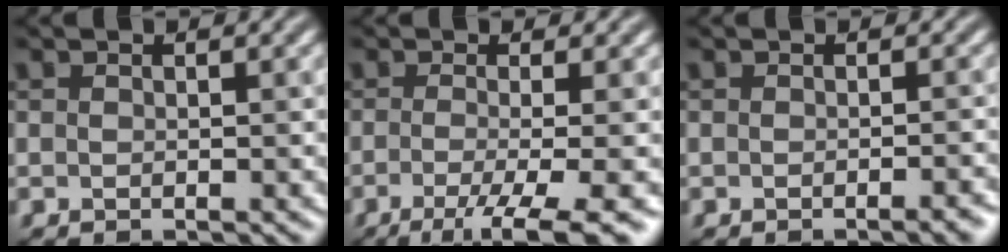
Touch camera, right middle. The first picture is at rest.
{"total": 7.0, "force": [-2.9, 1.8, 6.1], "torque": [-0.081, -0.014, -0.050]}
{"total": 1.8, "force": [-0.9, 0.5, 1.5], "torque": [-0.010, 0.002, -0.015]}